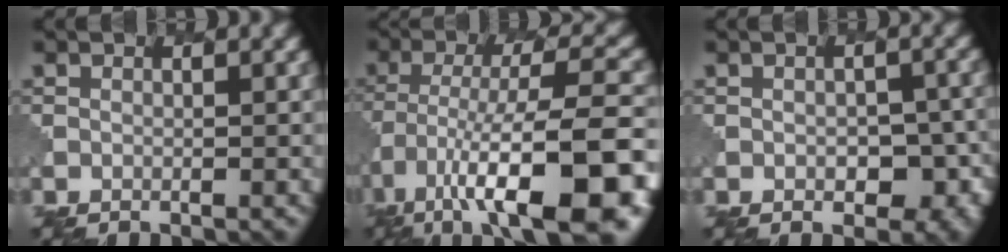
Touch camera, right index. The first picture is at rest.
{"total": 14.2, "force": [-7.2, 4.9, 11.2], "torque": [-0.191, 0.012, -0.105]}
{"total": 5.3, "force": [-1.9, 3.2, 3.7], "torque": [-0.037, 0.004, -0.008]}